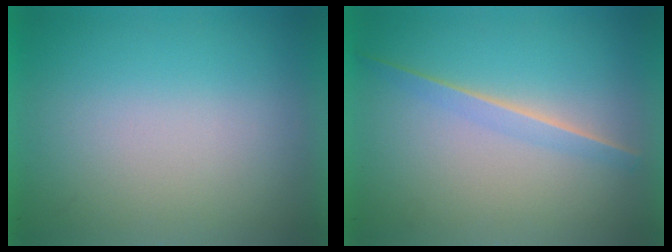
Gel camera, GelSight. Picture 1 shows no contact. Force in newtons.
{"total": 1.3}